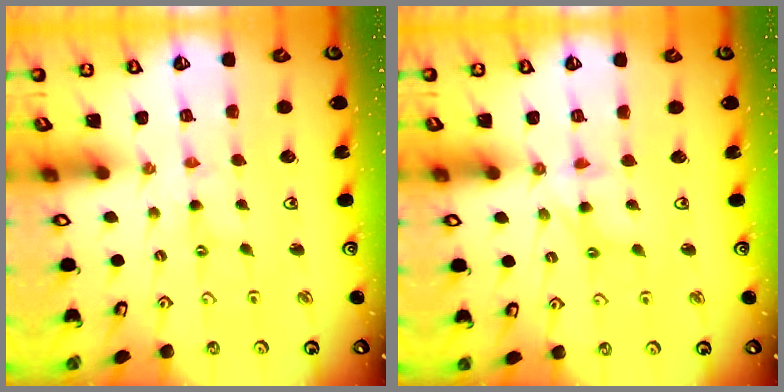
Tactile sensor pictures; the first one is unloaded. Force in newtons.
{"total": 6.8, "press": 6.8, "slide": 0.6}